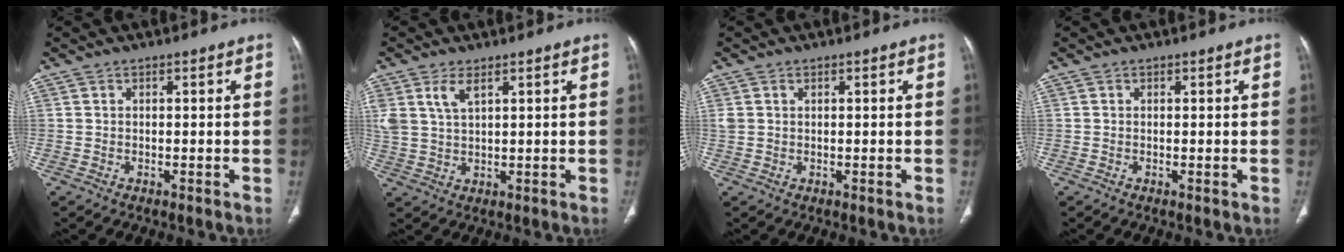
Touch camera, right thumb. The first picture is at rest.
{"total": 4.9, "force": [2.6, 2.3, 3.5], "torque": [-0.075, -0.005, 0.061]}
{"total": 1.5, "force": [0.6, 1.1, 0.9], "torque": [-0.022, 0.007, 0.020]}
{"total": 0.0}